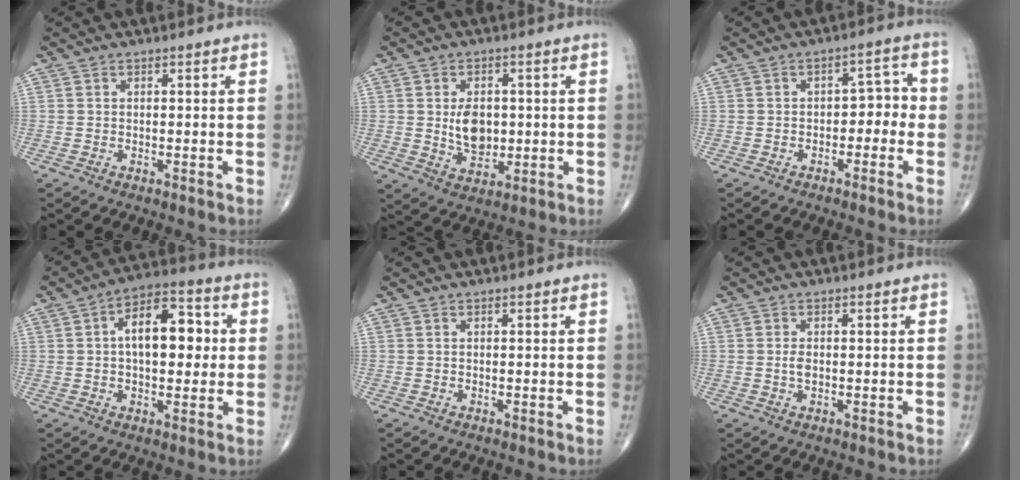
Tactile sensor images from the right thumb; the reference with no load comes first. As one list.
[{"total": 7.4, "force": [0.4, 4.9, 5.5], "torque": [-0.073, -0.009, 0.015]}, {"total": 4.7, "force": [-1.4, 3.1, 3.3], "torque": [-0.016, 0.031, -0.028]}, {"total": 13.0, "force": [1.5, 7.1, 10.8], "torque": [-0.133, 0.021, 0.015]}, {"total": 0.0}, {"total": 1.5, "force": [-0.1, 0.8, 1.3], "torque": [-0.022, 0.000, -0.002]}]